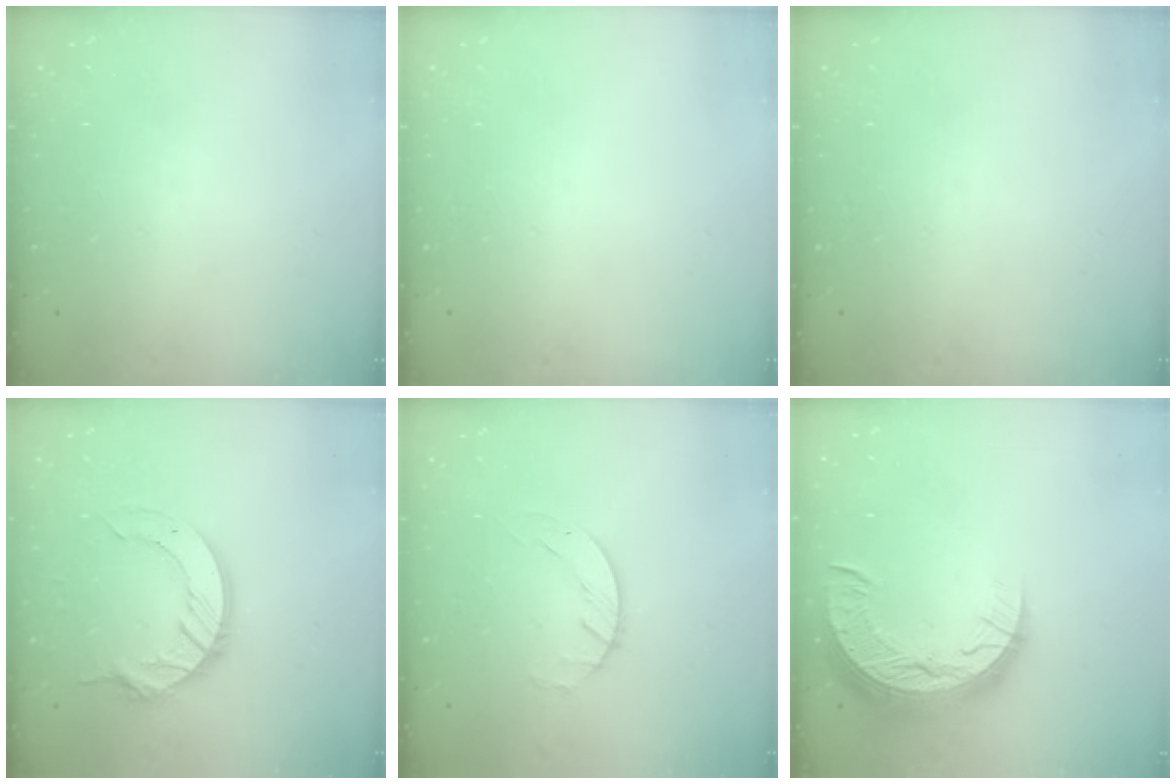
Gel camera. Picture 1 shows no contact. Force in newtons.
{"total": 0.0}
{"total": 0.0}
{"total": 12.6, "press": 12.6, "slide": 1.2}
{"total": 1.7, "press": 1.7, "slide": 0.3}
{"total": 15.0, "press": 15.0, "slide": 1.0}